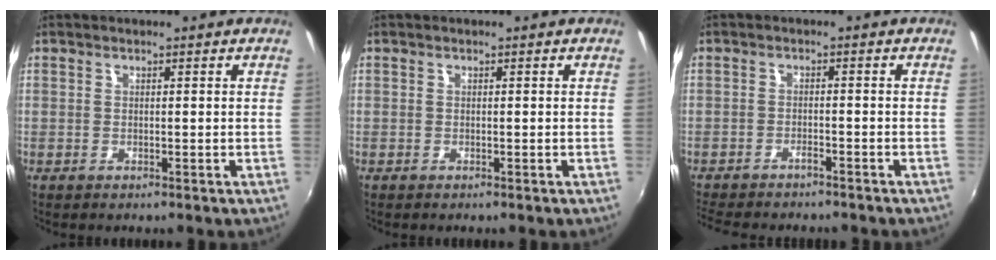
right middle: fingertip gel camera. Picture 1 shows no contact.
{"total": 0.0}
{"total": 6.5, "force": [-5.9, 1.1, 2.5], "torque": [-0.071, -0.015, -0.095]}